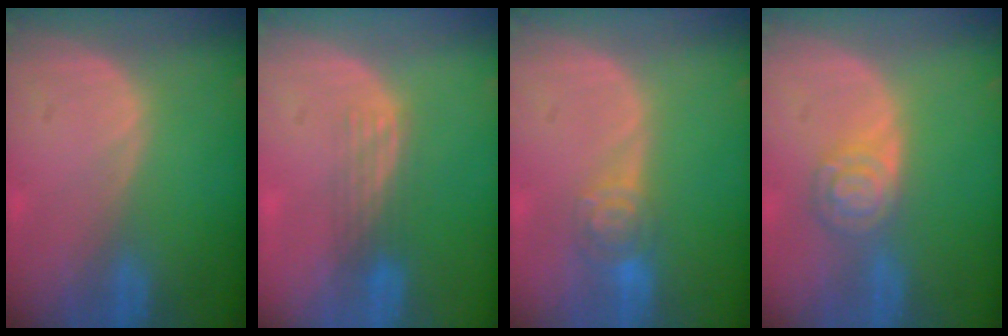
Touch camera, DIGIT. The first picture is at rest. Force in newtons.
{"total": 2.9, "press": 2.8, "slide": 1.0}
{"total": 4.6, "press": 4.3, "slide": 1.7}
{"total": 5.5, "press": 4.8, "slide": 2.6}